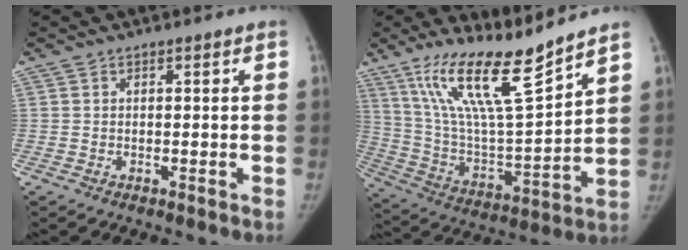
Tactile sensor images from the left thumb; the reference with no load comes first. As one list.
[{"total": 18.6, "force": [13.7, 2.4, 12.4], "torque": [-0.203, -0.078, 0.260]}]